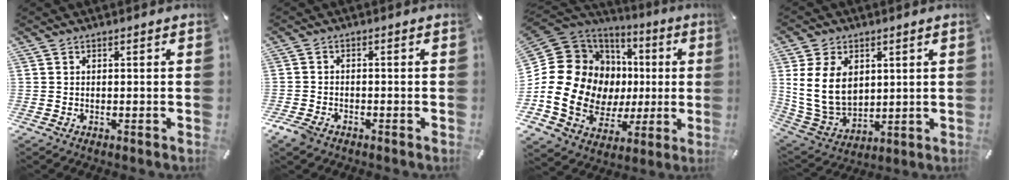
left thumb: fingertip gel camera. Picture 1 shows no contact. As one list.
[{"total": 3.0, "force": [-2.2, 1.6, 1.2], "torque": [-0.039, 0.004, -0.047]}, {"total": 21.5, "force": [-0.1, 17.1, 13.1], "torque": [-0.278, -0.021, 0.026]}, {"total": 13.1, "force": [3.2, 10.2, 7.5], "torque": [-0.164, -0.007, 0.061]}]